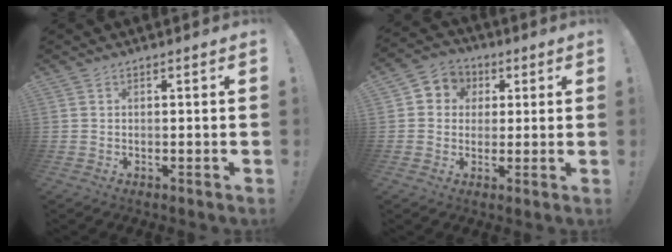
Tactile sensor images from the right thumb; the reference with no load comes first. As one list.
[{"total": 6.6, "force": [0.5, 6.4, 1.8], "torque": [-0.018, 0.006, 0.012]}]